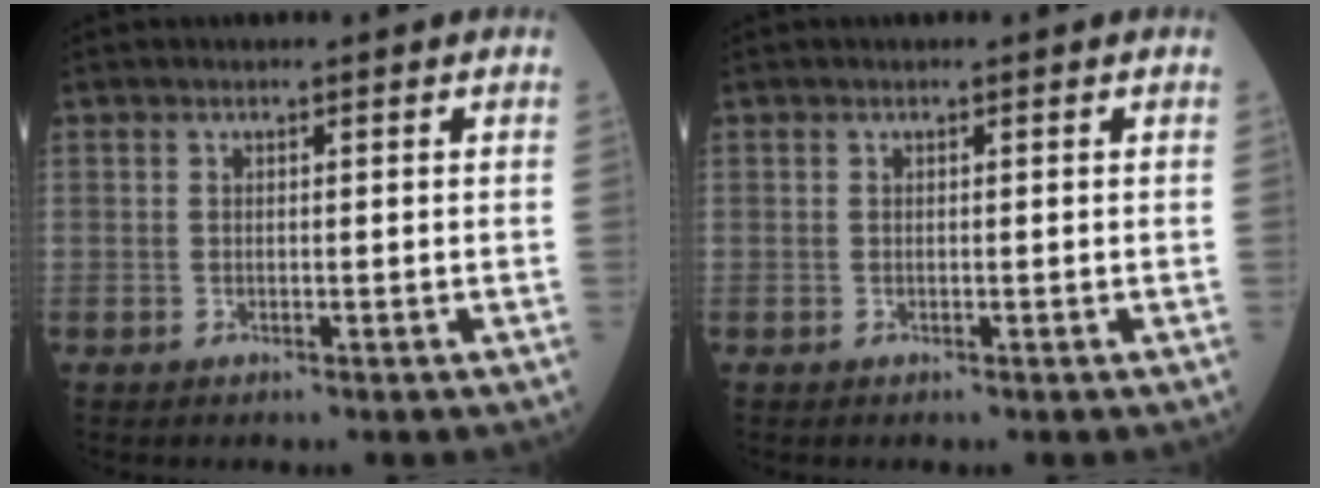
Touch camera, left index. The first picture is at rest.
{"total": 0.0}